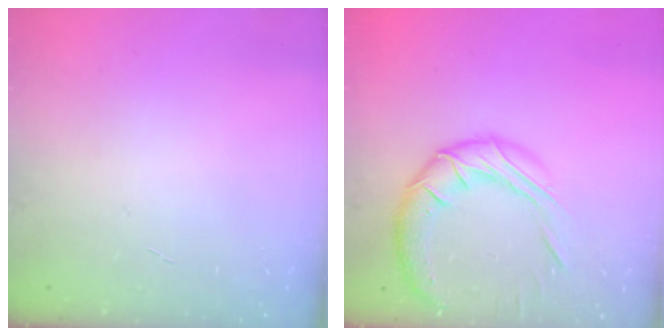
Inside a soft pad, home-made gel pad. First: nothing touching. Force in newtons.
{"total": 17.2, "press": 17.1, "slide": 1.9}